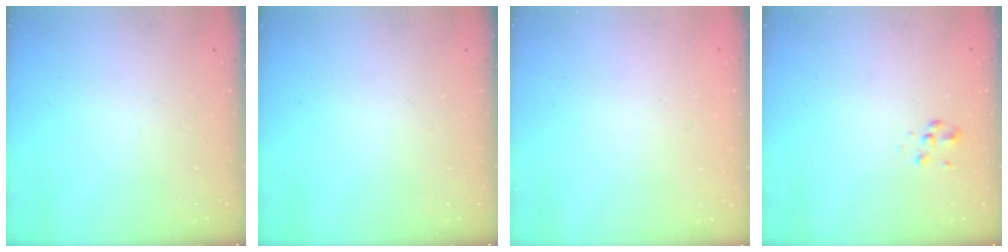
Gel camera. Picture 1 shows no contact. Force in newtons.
{"total": 0.0}
{"total": 1.8, "press": 1.8, "slide": 0.2}
{"total": 2.5, "press": 2.5, "slide": 0.6}